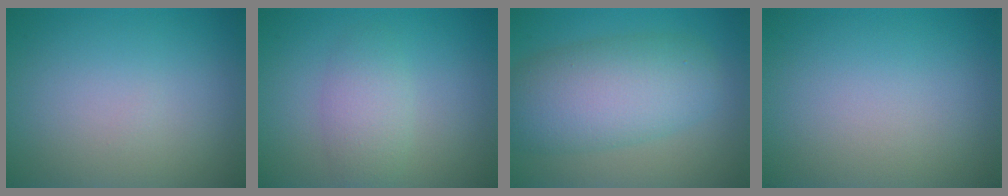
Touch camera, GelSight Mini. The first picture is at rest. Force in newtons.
{"total": 2.8, "press": 2.8, "slide": 0.1}
{"total": 7.5, "press": 7.5, "slide": 0.3}
{"total": 0.0}